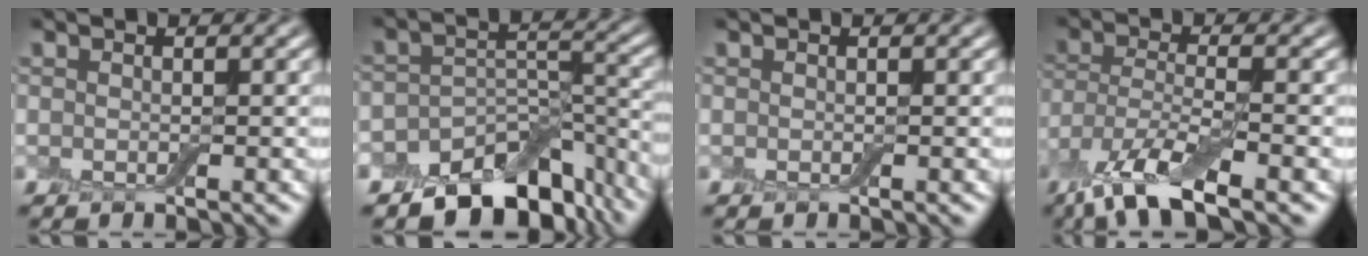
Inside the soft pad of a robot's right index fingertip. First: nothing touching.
{"total": 9.8, "force": [-7.1, 5.2, 4.4], "torque": [-0.058, -0.009, -0.114]}
{"total": 0.0}
{"total": 7.5, "force": [-4.9, 2.0, 5.3], "torque": [-0.107, -0.010, -0.102]}